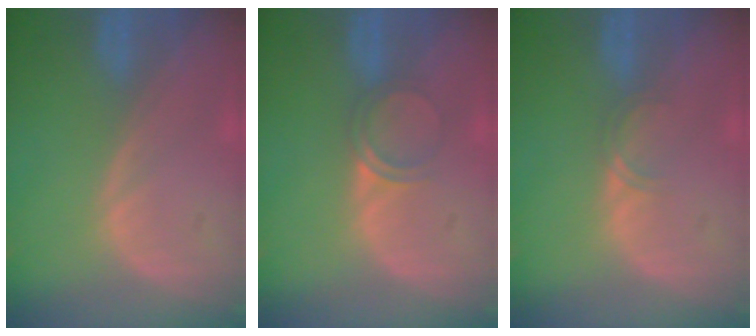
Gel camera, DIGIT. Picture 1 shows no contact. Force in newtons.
{"total": 2.5, "press": 2.1, "slide": 1.2}
{"total": 1.4, "press": 1.4, "slide": 0.2}